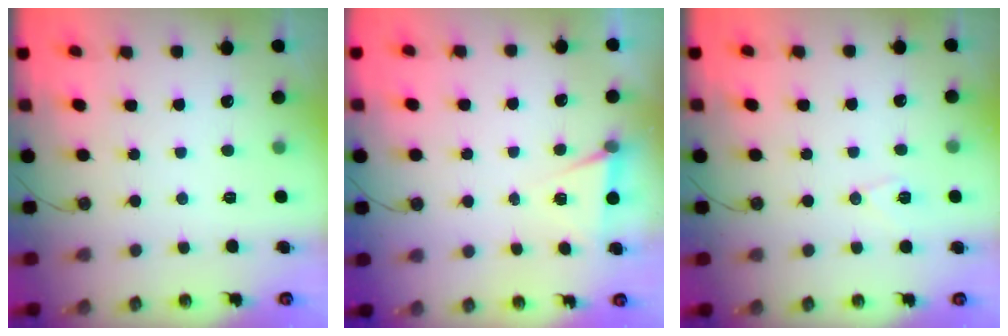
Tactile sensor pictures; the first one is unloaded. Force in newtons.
{"total": 4.9, "press": 2.1, "slide": 4.5}
{"total": 7.2, "press": 6.7, "slide": 2.5}